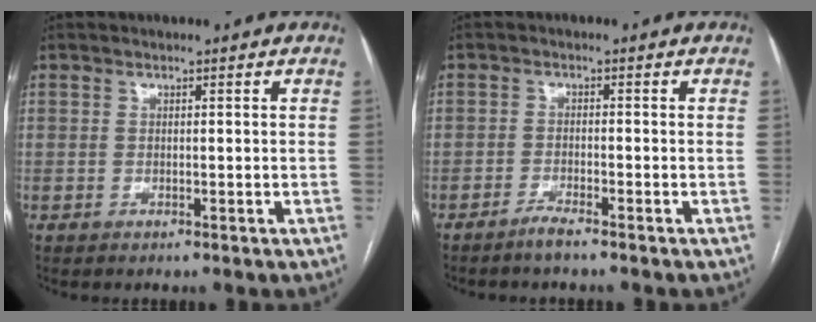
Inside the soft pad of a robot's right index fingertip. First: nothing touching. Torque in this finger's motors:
{"motor_torque": [-0.01, -0.08, 0.00, 0.03]}